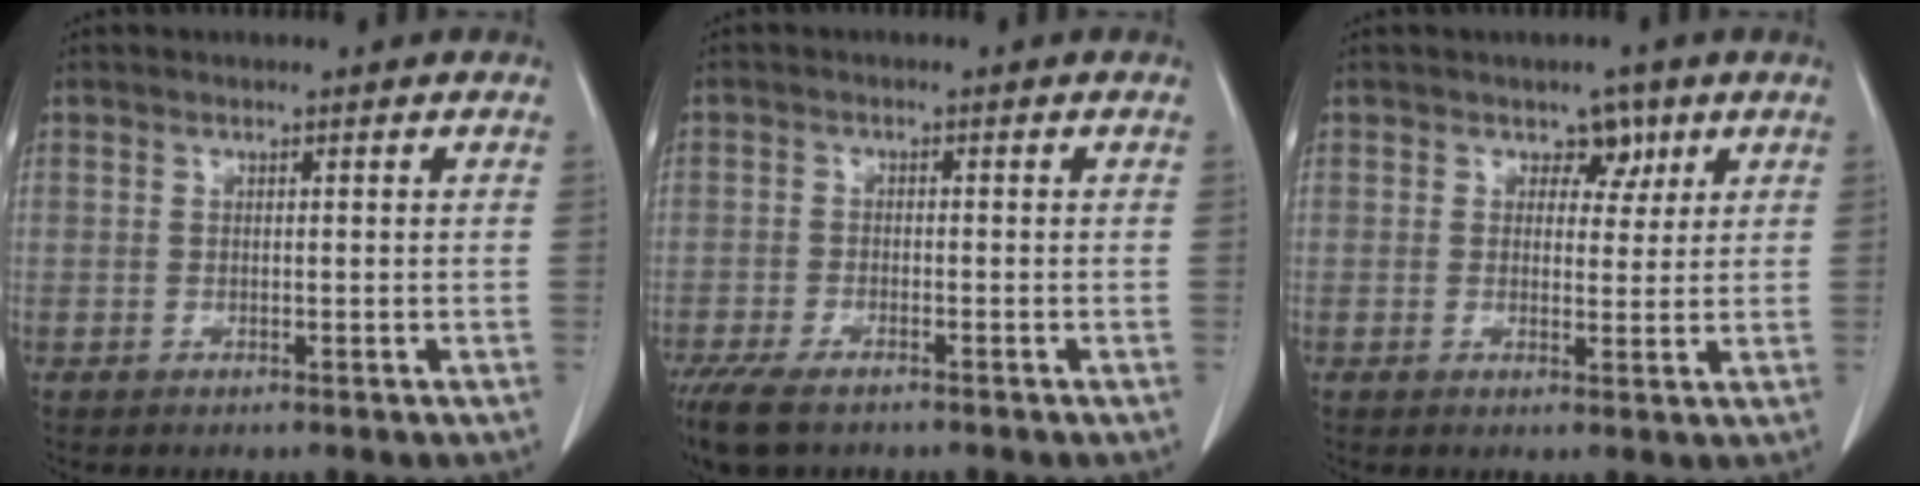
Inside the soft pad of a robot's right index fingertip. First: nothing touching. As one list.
[{"total": 7.5, "force": [-5.6, 2.5, 4.2], "torque": [-0.077, -0.015, -0.095]}, {"total": 3.3, "force": [1.7, 2.3, 1.5], "torque": [-0.008, 0.002, 0.022]}]